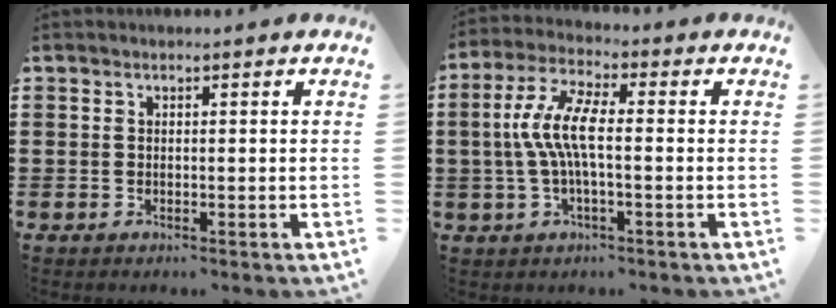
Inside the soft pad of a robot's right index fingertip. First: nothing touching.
{"total": 7.9, "force": [-0.6, 2.3, 7.6], "torque": [-0.171, -0.008, -0.019]}